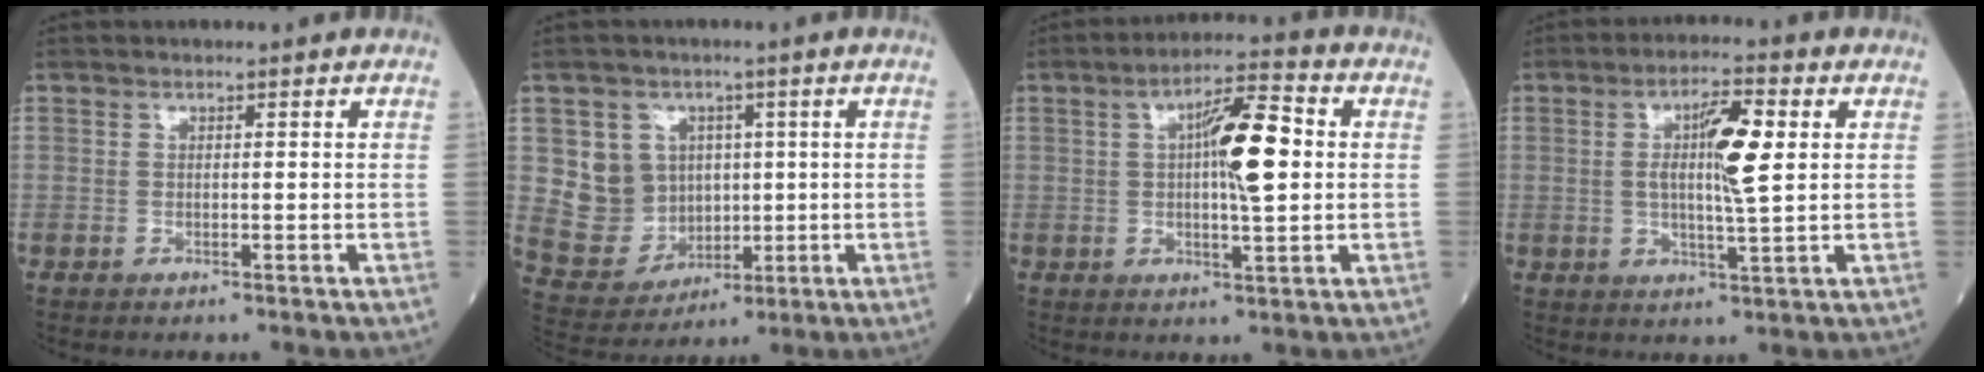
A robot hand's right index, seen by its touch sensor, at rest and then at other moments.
{"total": 8.9, "force": [1.8, 8.2, 2.9], "torque": [-0.067, 0.020, 0.051]}
{"total": 9.7, "force": [1.2, 1.6, 9.5], "torque": [-0.156, 0.016, 0.017]}
{"total": 8.1, "force": [1.5, 0.8, 7.9], "torque": [-0.140, 0.005, 0.024]}